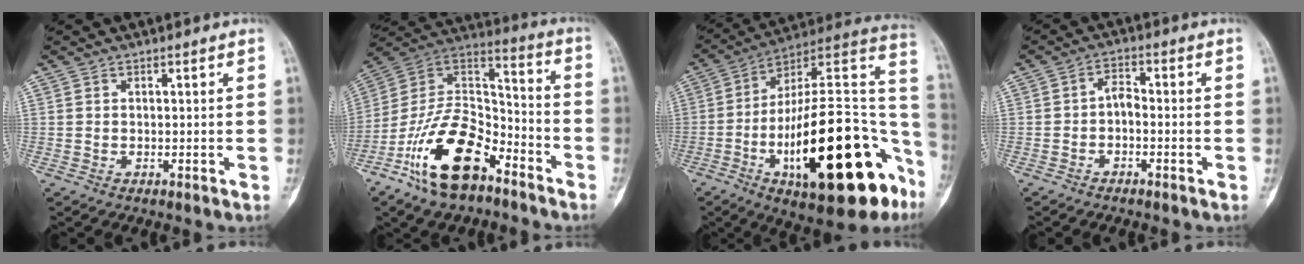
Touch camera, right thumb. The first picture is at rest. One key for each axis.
{"total": 20.2, "fx": -11.5, "fy": 10.3, "fz": 13.1, "tx": -0.223, "ty": 0.088, "tz": -0.211}
{"total": 33.3, "fx": -11.2, "fy": 12.3, "fz": 28.9, "tx": -0.370, "ty": 0.051, "tz": -0.164}
{"total": 3.0, "fx": -1.1, "fy": 1.6, "fz": 2.3, "tx": -0.034, "ty": 0.021, "tz": -0.027}